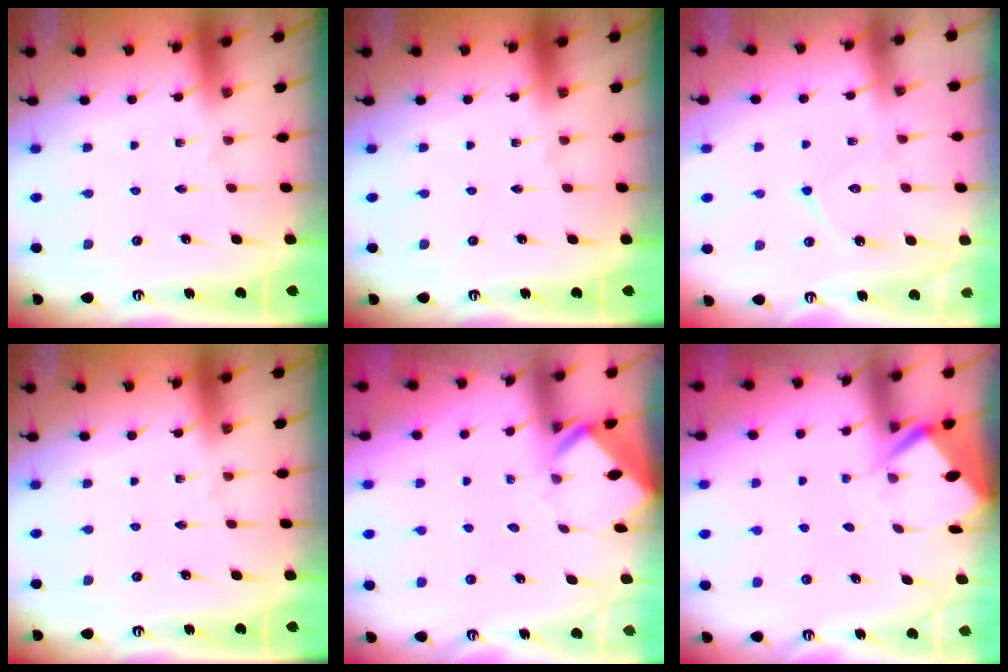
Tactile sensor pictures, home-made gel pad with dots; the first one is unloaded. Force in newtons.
{"total": 0.0}
{"total": 8.5, "press": 8.5, "slide": 0.8}
{"total": 0.0}
{"total": 2.4, "press": 2.4, "slide": 0.1}
{"total": 3.7, "press": 3.7, "slide": 0.3}